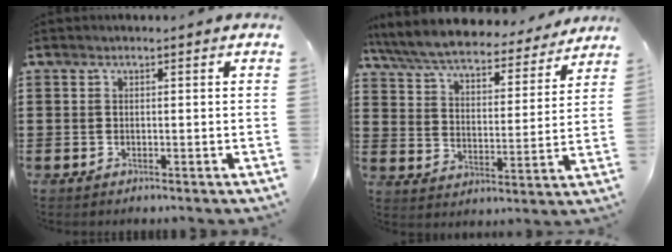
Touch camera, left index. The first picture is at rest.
{"total": 7.0, "force": [6.6, 0.7, 2.3], "torque": [-0.076, -0.039, 0.114]}